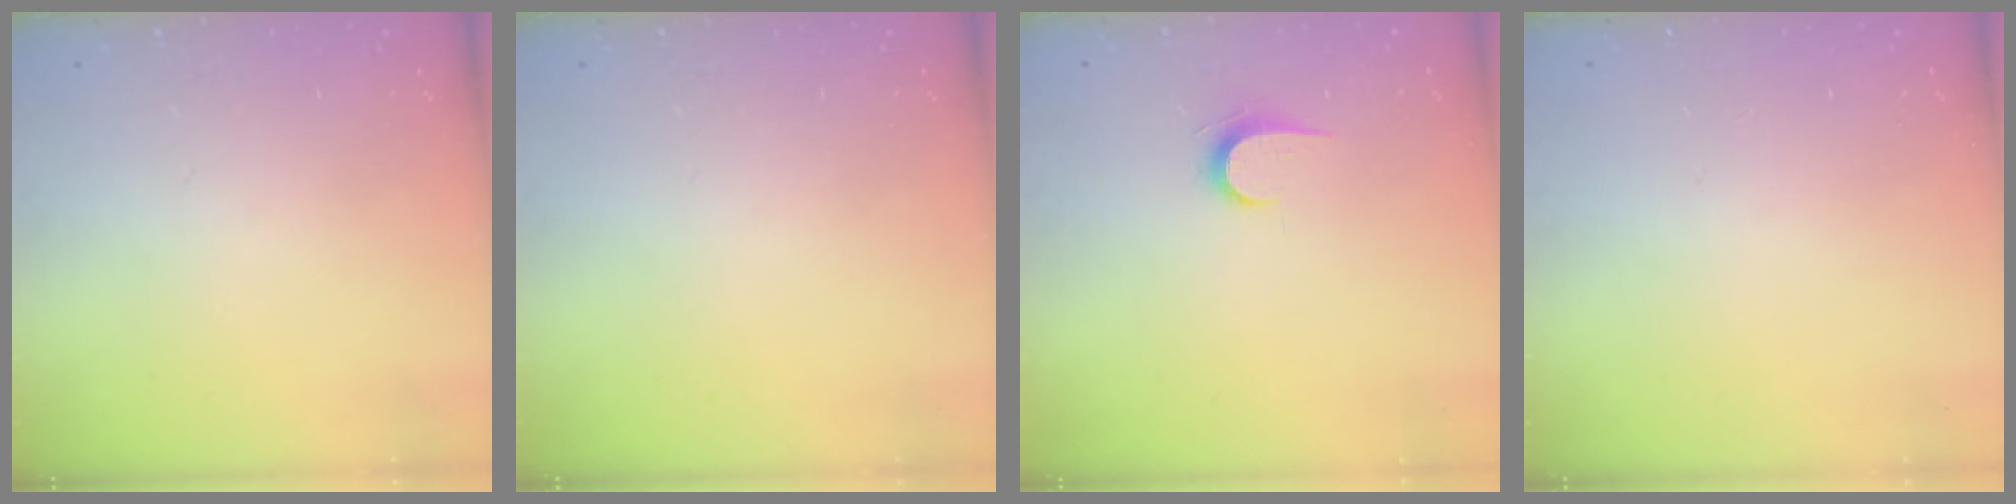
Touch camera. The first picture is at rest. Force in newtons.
{"total": 0.0}
{"total": 6.2, "press": 6.2, "slide": 0.7}
{"total": 0.7, "press": 0.7, "slide": 0.1}